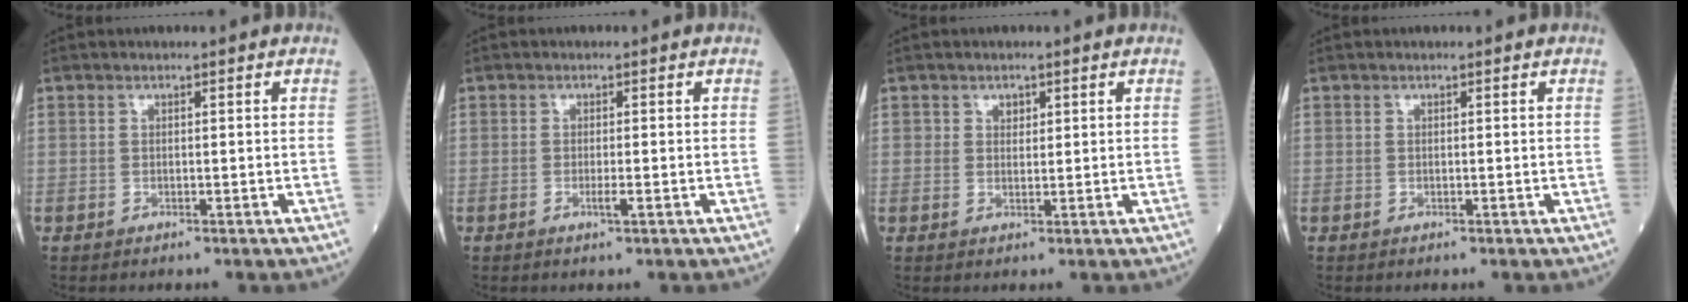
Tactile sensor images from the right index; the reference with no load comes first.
{"total": 1.4, "force": [-0.5, 0.0, 1.3], "torque": [-0.024, -0.003, -0.010]}
{"total": 1.5, "force": [0.8, 1.1, 0.6], "torque": [-0.004, 0.000, 0.012]}
{"total": 0.0}